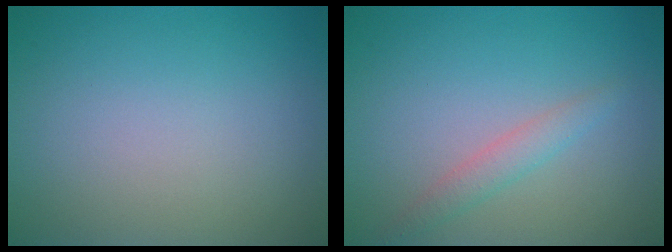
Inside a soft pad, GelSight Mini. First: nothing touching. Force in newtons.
{"total": 1.6, "press": 1.6, "slide": 0.1}